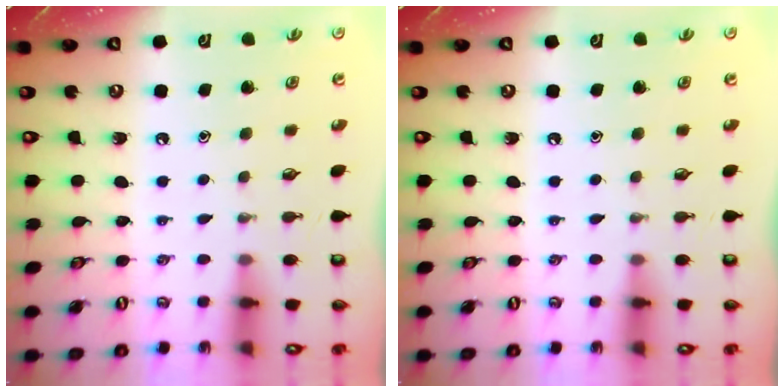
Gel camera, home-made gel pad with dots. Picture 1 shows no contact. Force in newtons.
{"total": 0.0}